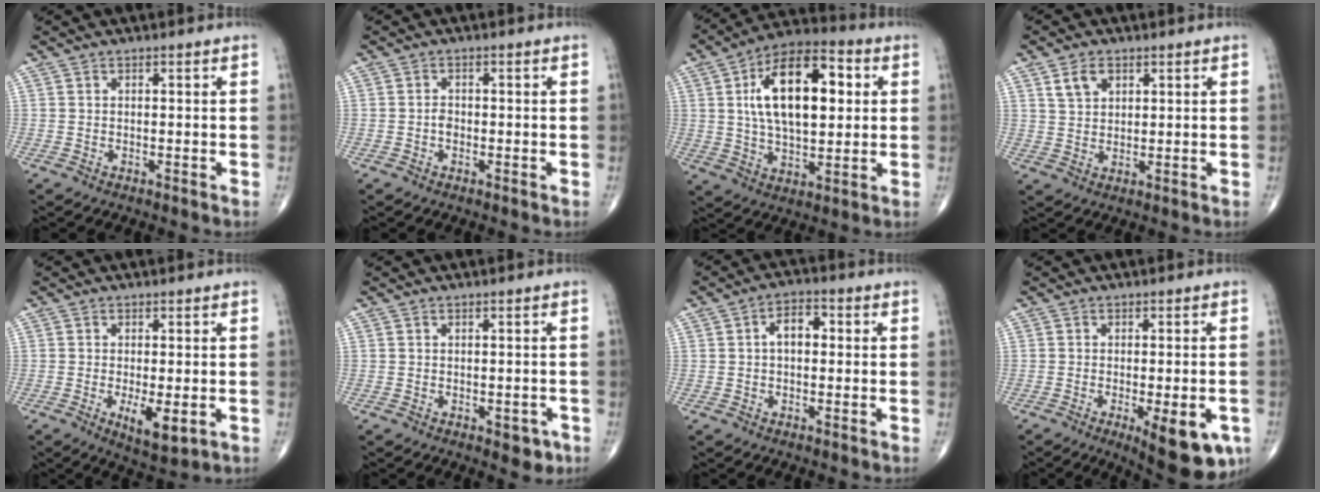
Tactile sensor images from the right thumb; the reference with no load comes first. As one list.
[{"total": 1.4, "force": [-0.4, 1.0, 0.9], "torque": [-0.008, 0.004, -0.010]}, {"total": 19.3, "force": [3.9, 9.8, 16.1], "torque": [-0.246, 0.011, 0.061]}, {"total": 4.5, "force": [2.3, 3.0, 2.5], "torque": [-0.035, -0.010, 0.046]}, {"total": 6.3, "force": [-1.6, 2.3, 5.7], "torque": [-0.091, -0.017, -0.020]}, {"total": 3.3, "force": [-1.3, 1.9, 2.3], "torque": [-0.008, 0.001, -0.013]}, {"total": 5.1, "force": [0.5, 3.1, 4.1], "torque": [-0.058, 0.017, -0.001]}, {"total": 11.8, "force": [-4.6, 4.0, 10.1], "torque": [-0.117, -0.004, -0.053]}]